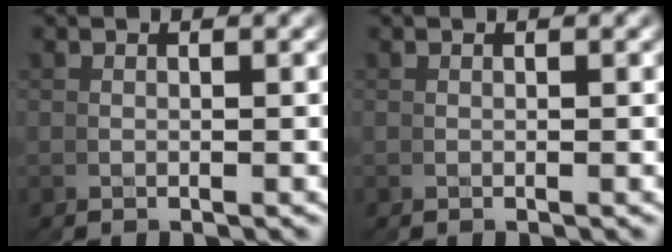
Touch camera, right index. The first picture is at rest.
{"total": 0.0}